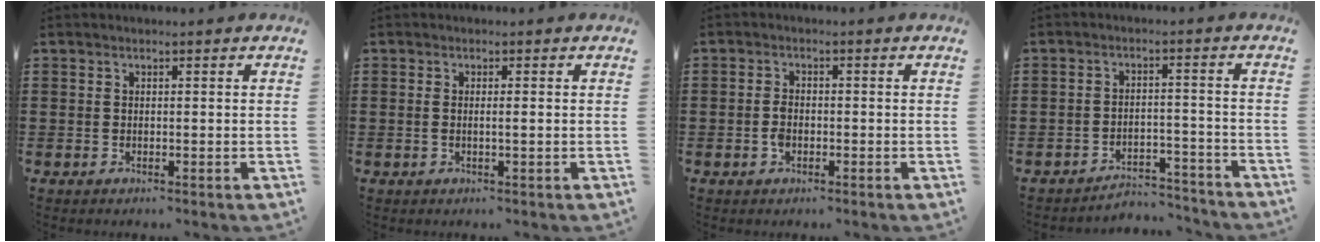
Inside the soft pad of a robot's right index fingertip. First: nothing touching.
{"total": 1.1, "force": [-0.1, 0.0, 1.1], "torque": [-0.021, -0.003, -0.001]}
{"total": 2.0, "force": [-0.7, 1.1, 1.5], "torque": [-0.036, -0.002, -0.014]}
{"total": 4.1, "force": [-4.0, 0.9, 0.6], "torque": [-0.012, 0.007, -0.082]}